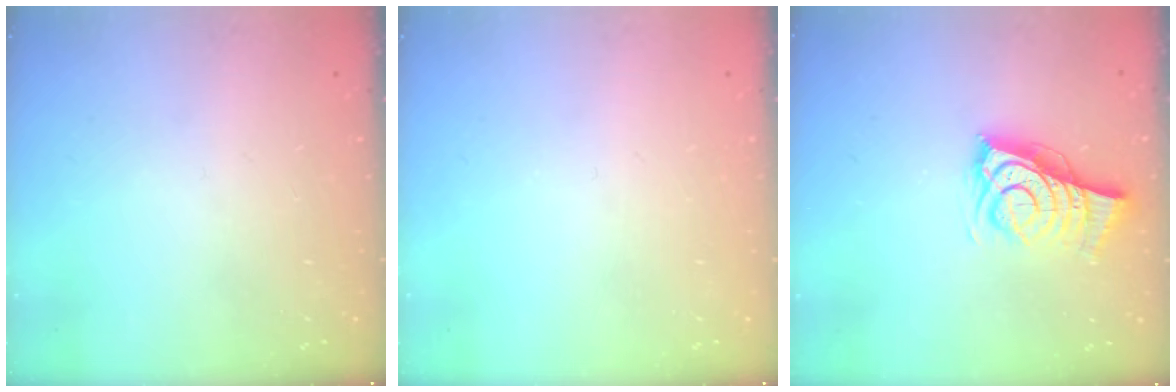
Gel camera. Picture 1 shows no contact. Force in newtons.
{"total": 0.0}
{"total": 8.7, "press": 8.5, "slide": 1.6}